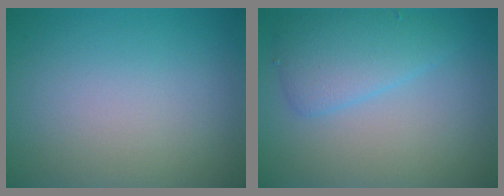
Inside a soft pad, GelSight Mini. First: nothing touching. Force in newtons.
{"total": 3.5, "press": 3.5, "slide": 0.2}